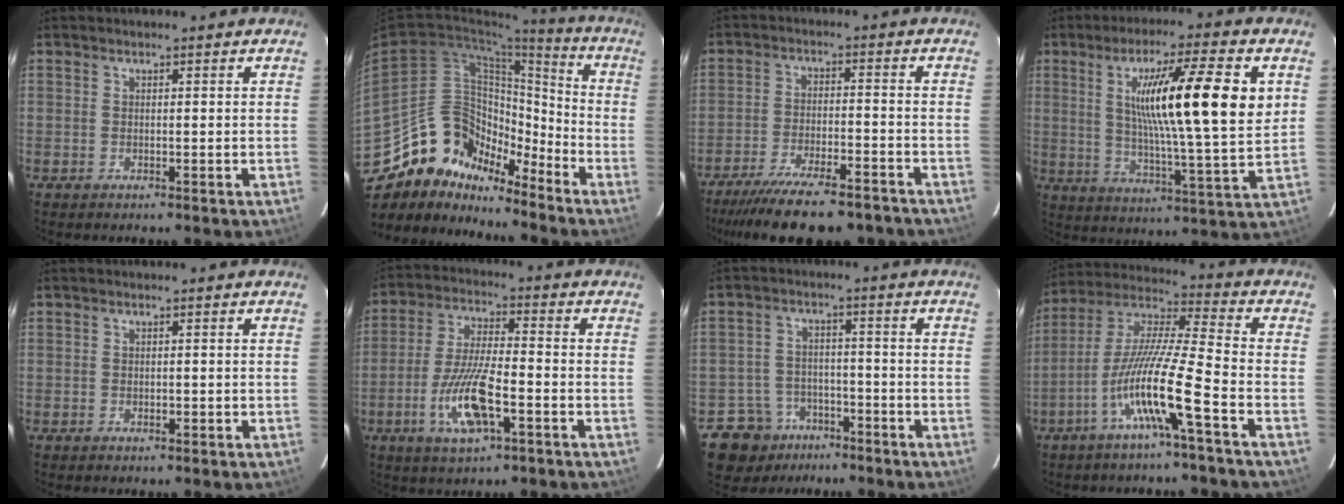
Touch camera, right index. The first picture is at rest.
{"total": 17.8, "force": [-14.7, 7.4, 6.8], "torque": [-0.125, 0.053, -0.254]}
{"total": 17.1, "force": [-14.2, 3.5, 8.9], "torque": [-0.135, -0.013, -0.217]}
{"total": 19.1, "force": [4.6, 0.9, 18.5], "torque": [-0.301, 0.002, 0.066]}
{"total": 1.3, "force": [-0.3, 0.8, 1.0], "torque": [-0.020, 0.000, -0.002]}
{"total": 11.7, "force": [-4.4, 3.1, 10.4], "torque": [-0.214, -0.005, -0.077]}
{"total": 8.6, "force": [-5.3, 6.7, 0.8], "torque": [-0.019, 0.017, -0.080]}
{"total": 14.6, "force": [-6.3, 0.0, 13.2], "torque": [-0.269, 0.002, -0.123]}